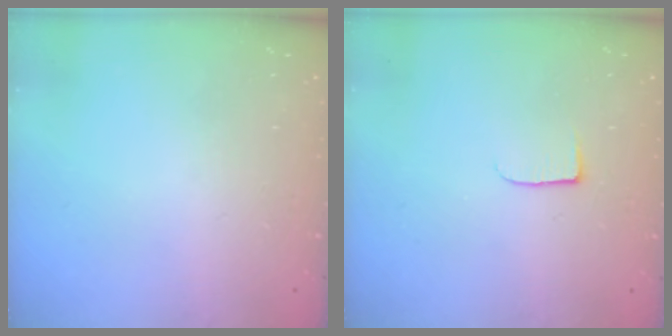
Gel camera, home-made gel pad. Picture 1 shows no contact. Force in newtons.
{"total": 5.0, "press": 4.9, "slide": 0.6}